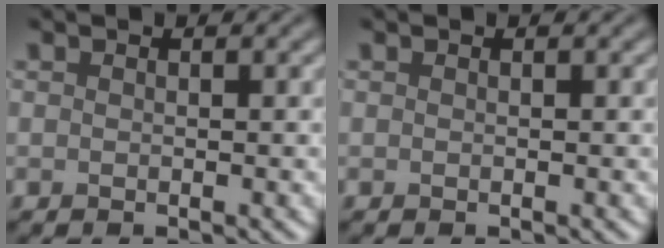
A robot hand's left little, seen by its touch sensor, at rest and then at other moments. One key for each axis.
{"total": 0.0}